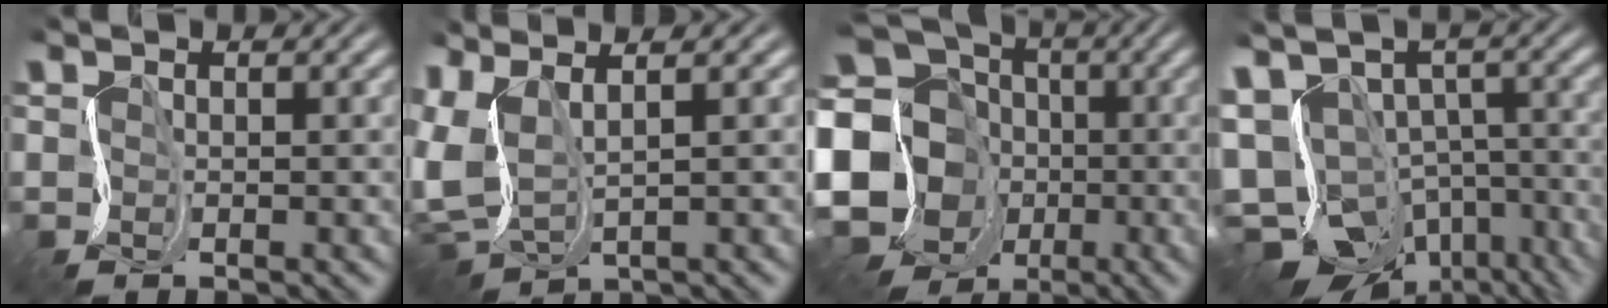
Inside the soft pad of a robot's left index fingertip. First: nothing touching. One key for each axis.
{"total": 6.1, "fx": 1.6, "fy": 2.4, "fz": 5.3, "tx": -0.146, "ty": 0.009, "tz": 0.032}
{"total": 19.1, "fx": -4.8, "fy": 16.7, "fz": 7.9, "tx": -0.194, "ty": 0.002, "tz": -0.122}
{"total": 12.2, "fx": -5.3, "fy": 8.0, "fz": 7.5, "tx": -0.135, "ty": -0.029, "tz": -0.057}